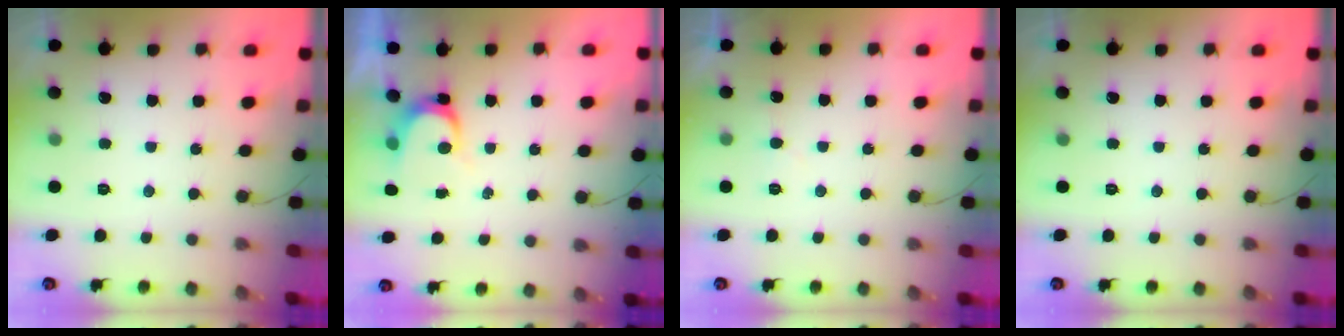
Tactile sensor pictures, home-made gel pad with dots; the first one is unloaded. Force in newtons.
{"total": 3.5, "press": 3.5, "slide": 0.3}
{"total": 4.7, "press": 4.6, "slide": 0.5}
{"total": 0.0}